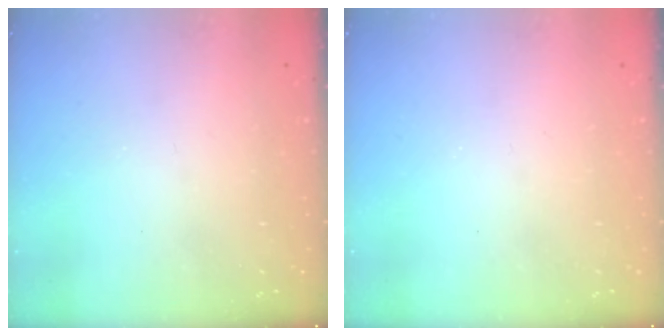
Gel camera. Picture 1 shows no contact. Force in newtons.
{"total": 0.0}